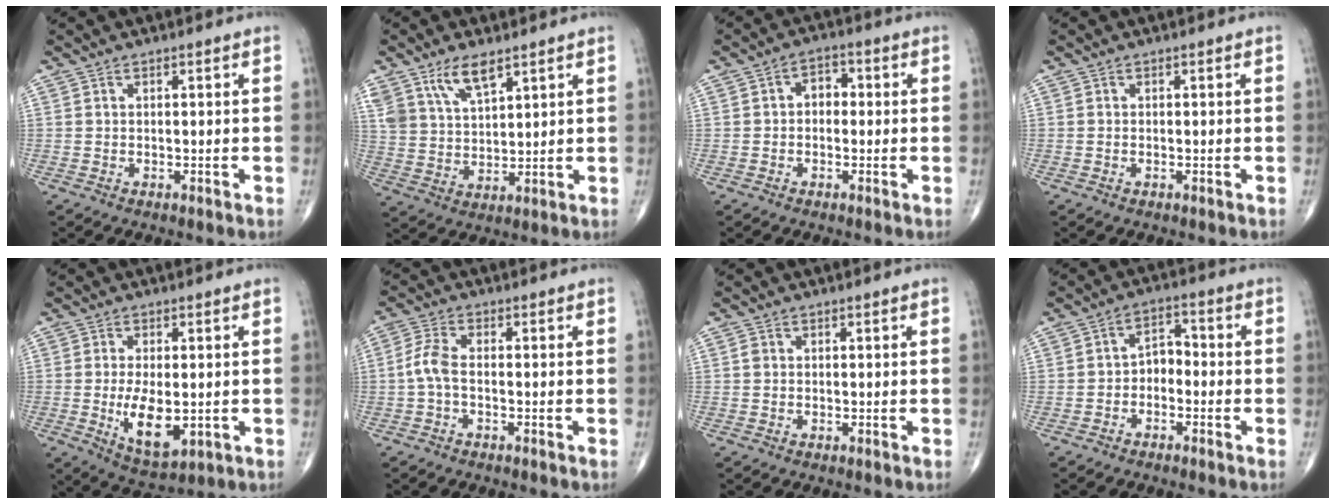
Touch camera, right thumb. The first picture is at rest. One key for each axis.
{"total": 8.1, "fx": 5.4, "fy": 3.5, "fz": 5.0, "tx": -0.086, "ty": -0.025, "tz": 0.110}
{"total": 3.9, "fx": 0.0, "fy": 2.9, "fz": 2.6, "tx": -0.020, "ty": 0.017, "tz": -0.009}
{"total": 0.0}
{"total": 9.2, "fx": -1.2, "fy": 4.4, "fz": 7.9, "tx": -0.128, "ty": -0.019, "tz": -0.009}
{"total": 3.9, "fx": -0.9, "fy": 1.7, "fz": 3.5, "tx": -0.083, "ty": 0.009, "tz": -0.027}
{"total": 0.8, "fx": 0.0, "fy": 0.8, "fz": 0.4, "tx": -0.005, "ty": 0.001, "tz": -0.001}
{"total": 4.4, "fx": -1.5, "fy": 3.1, "fz": 2.7, "tx": -0.029, "ty": 0.032, "tz": -0.038}